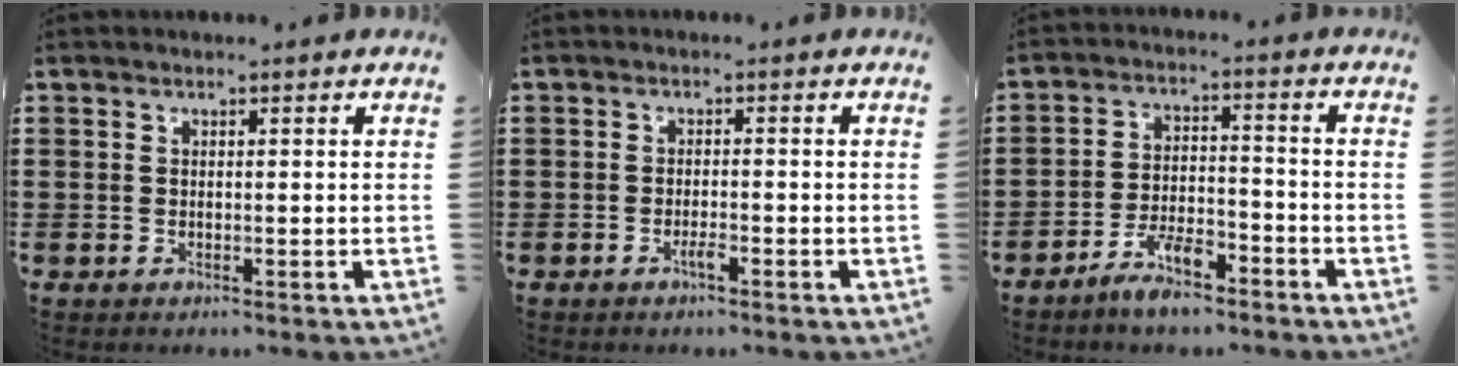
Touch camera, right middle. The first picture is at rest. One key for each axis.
{"total": 1.7, "fx": -1.1, "fy": 0.2, "fz": 1.3, "tx": -0.026, "ty": -0.004, "tz": -0.018}
{"total": 6.3, "fx": -5.2, "fy": 1.5, "fz": 3.3, "tx": -0.066, "ty": 0.003, "tz": -0.099}